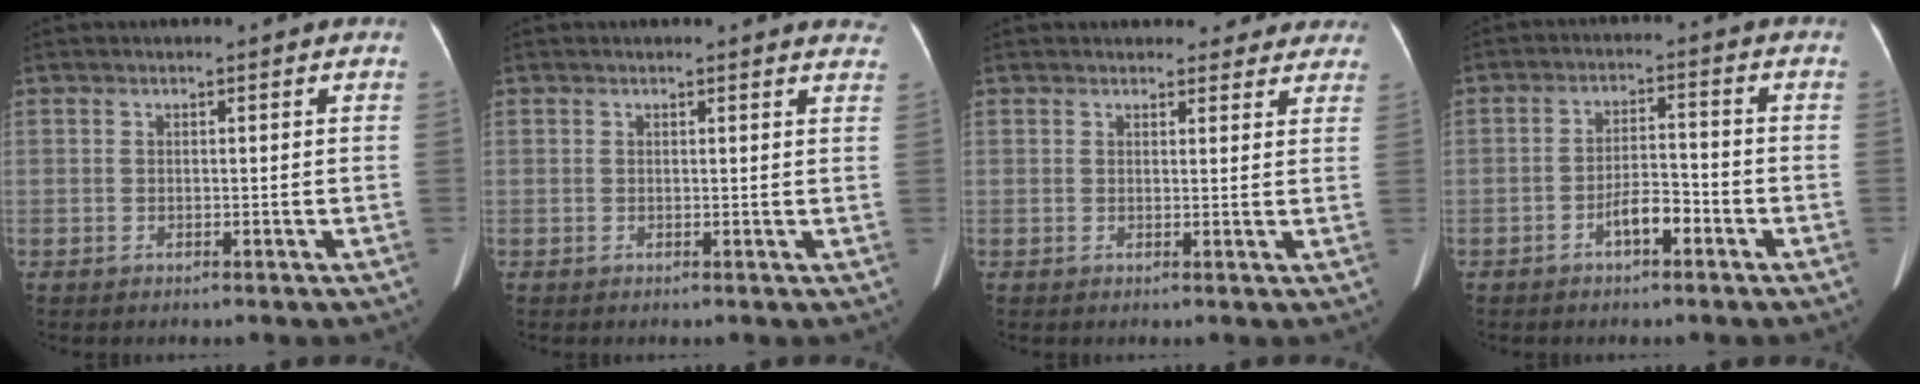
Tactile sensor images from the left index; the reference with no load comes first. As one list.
[{"total": 4.3, "force": [4.2, 0.7, 0.5], "torque": [0.004, -0.015, 0.018]}, {"total": 7.4, "force": [6.7, 2.9, 1.2], "torque": [0.019, 0.005, 0.058]}, {"total": 4.4, "force": [-2.5, 1.4, 3.4], "torque": [-0.063, 0.011, -0.045]}]